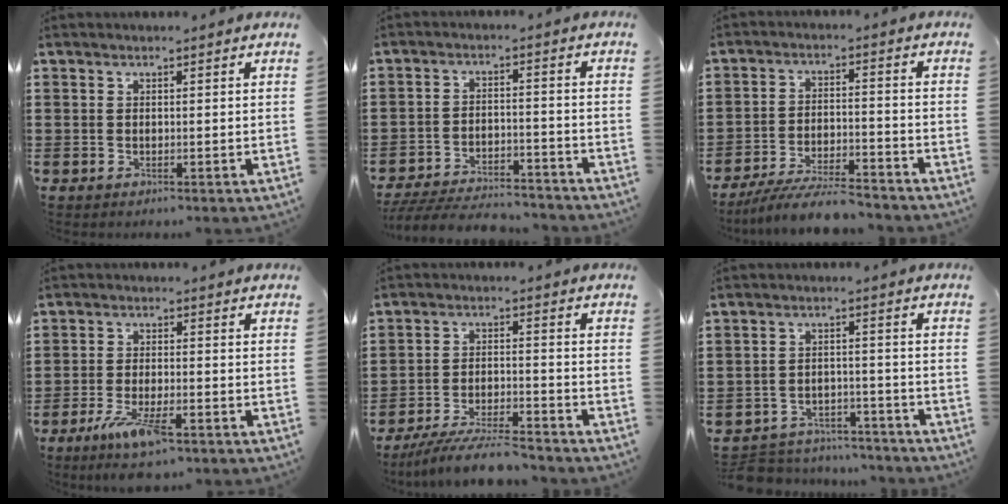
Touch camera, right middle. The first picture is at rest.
{"total": 5.9, "force": [-5.7, 0.6, 1.3], "torque": [-0.030, 0.004, -0.115]}
{"total": 6.8, "force": [-6.3, 0.5, 2.5], "torque": [-0.054, -0.003, -0.123]}
{"total": 7.0, "force": [-4.1, 1.5, 5.5], "torque": [-0.110, -0.015, -0.070]}
{"total": 7.1, "force": [-6.6, 0.5, 2.7], "torque": [-0.056, -0.004, -0.126]}
{"total": 5.1, "force": [-5.0, 0.9, 0.2], "torque": [-0.010, 0.011, -0.105]}